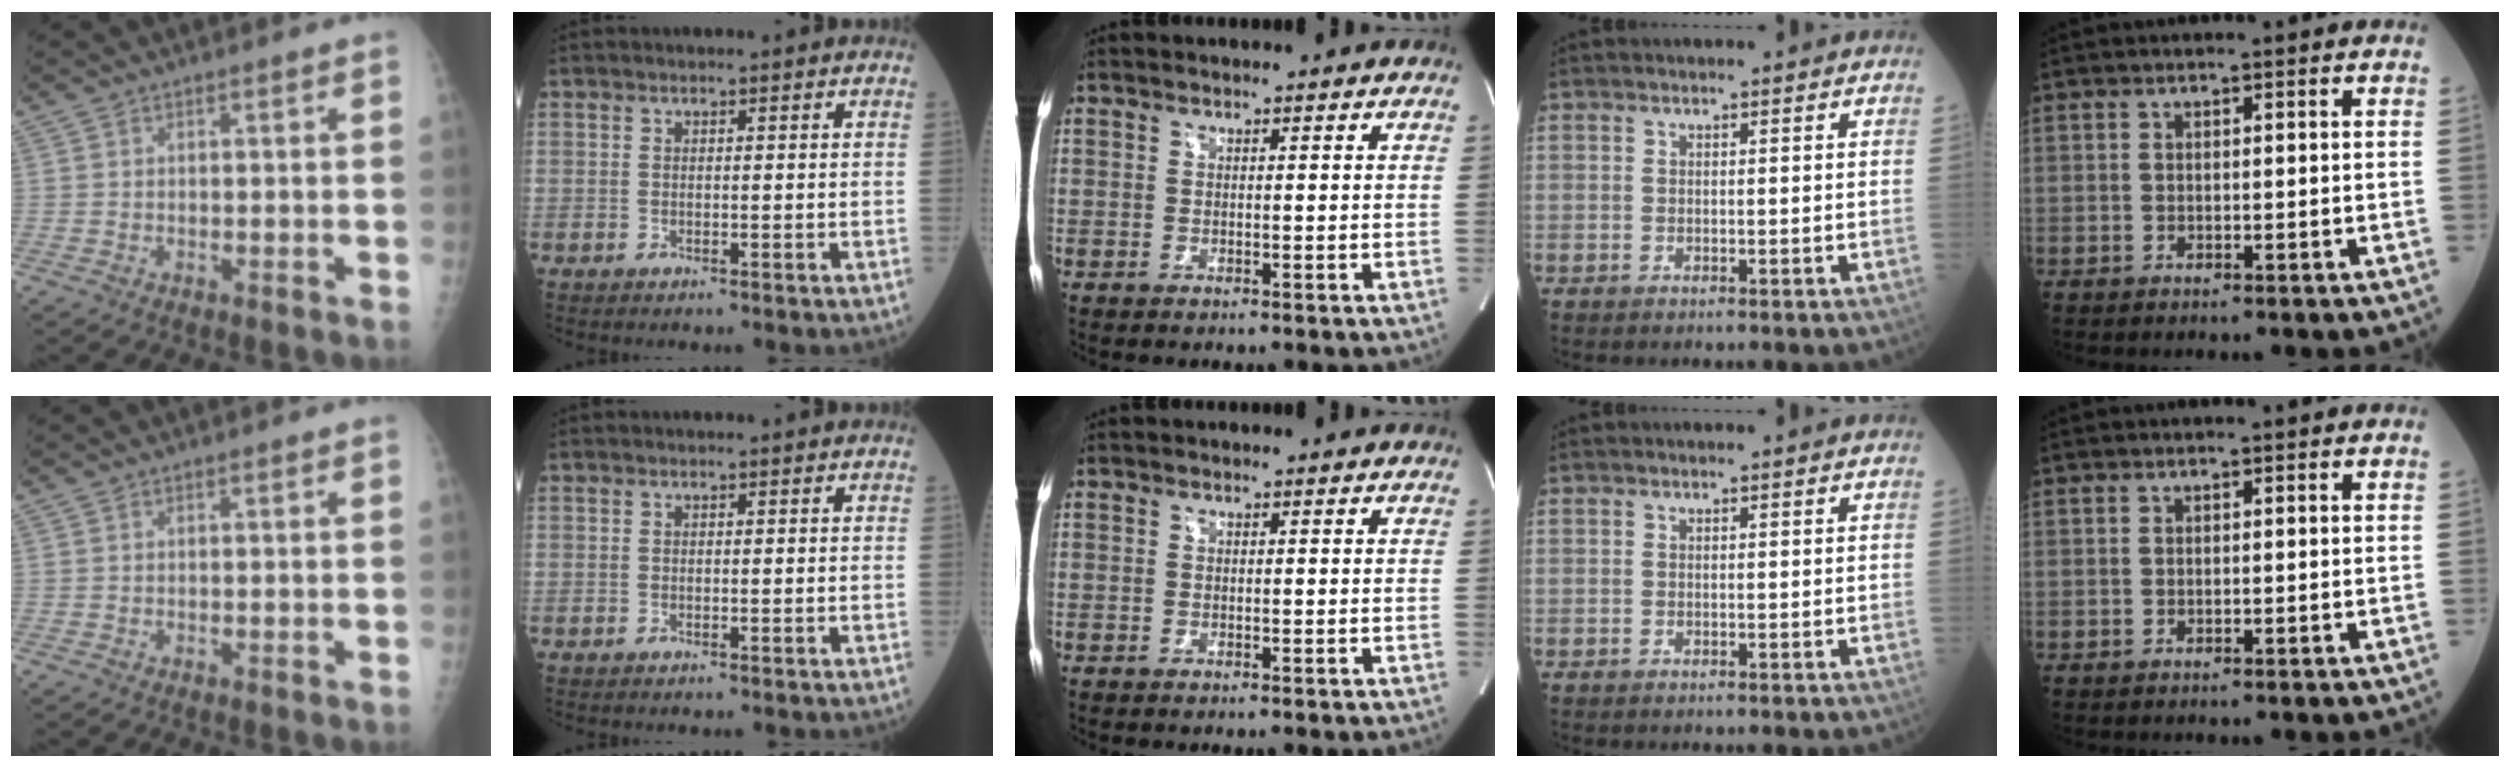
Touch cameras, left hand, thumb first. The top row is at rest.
{}